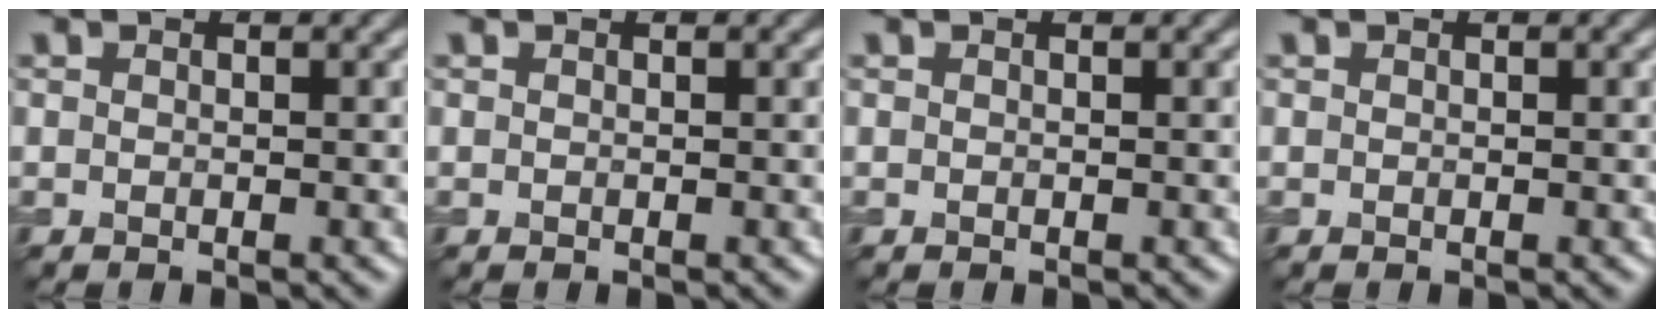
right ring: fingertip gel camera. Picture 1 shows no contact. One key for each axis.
{"total": 0.0}
{"total": 0.0}
{"total": 0.0}